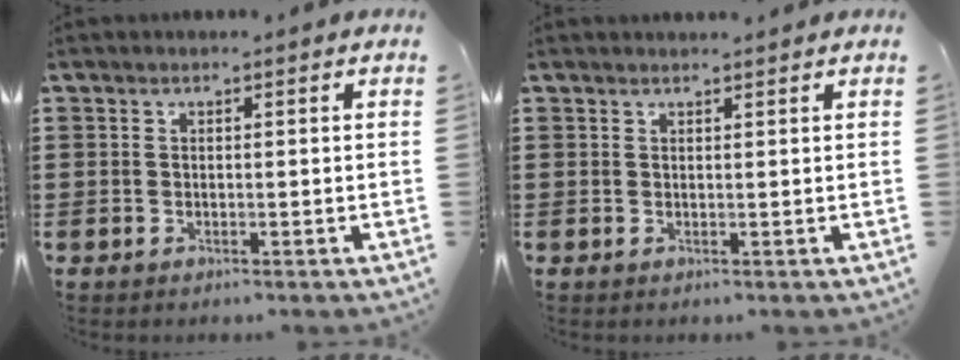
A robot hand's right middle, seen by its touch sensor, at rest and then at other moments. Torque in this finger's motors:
{"motor_torque": [-0.62, 0.48, -0.17, -0.01]}